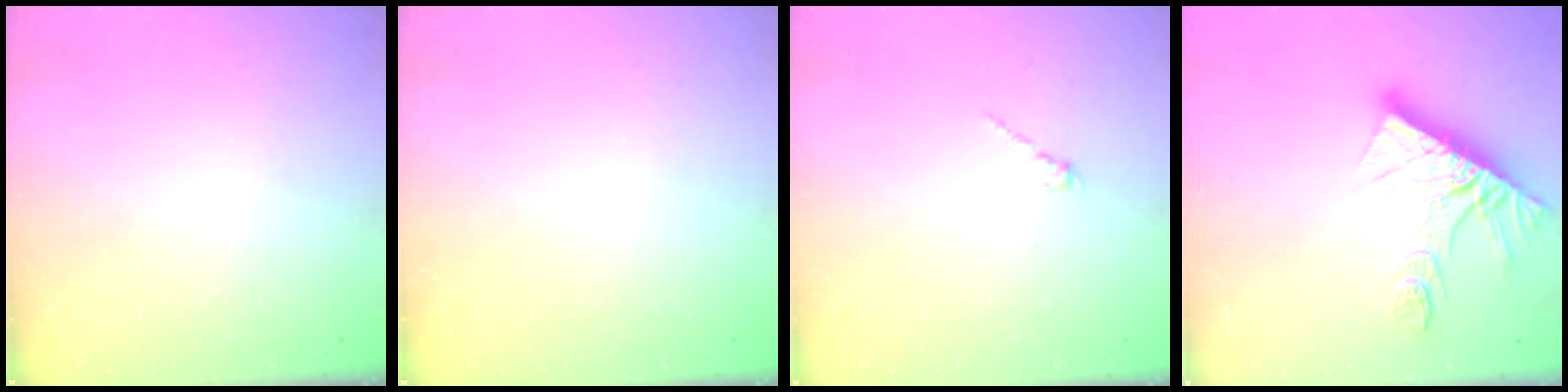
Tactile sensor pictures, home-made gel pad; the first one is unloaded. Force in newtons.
{"total": 1.3, "press": 1.3, "slide": 0.2}
{"total": 0.0}
{"total": 13.6, "press": 13.6, "slide": 1.1}